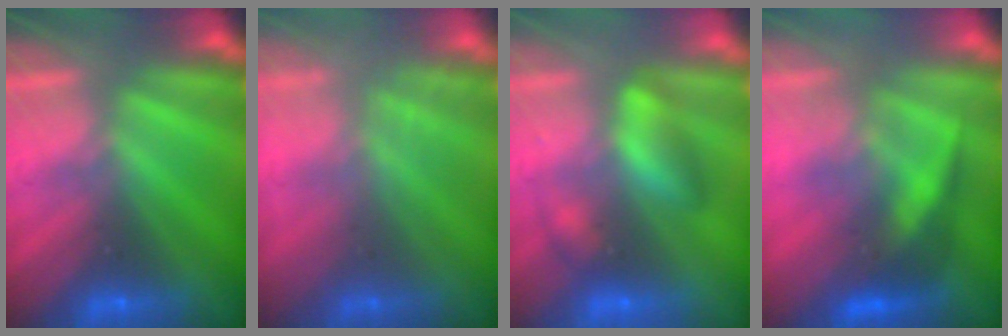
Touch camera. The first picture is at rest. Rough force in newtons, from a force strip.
{"total": 2.4}
{"total": 2.7}
{"total": 2.9}